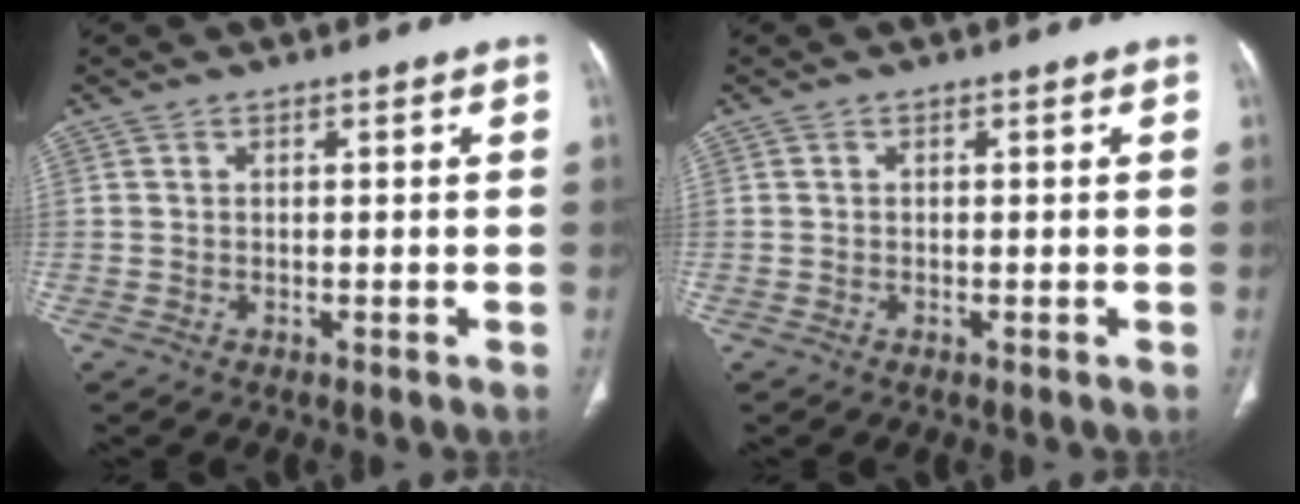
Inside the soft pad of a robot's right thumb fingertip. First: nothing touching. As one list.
[{"total": 0.0}]